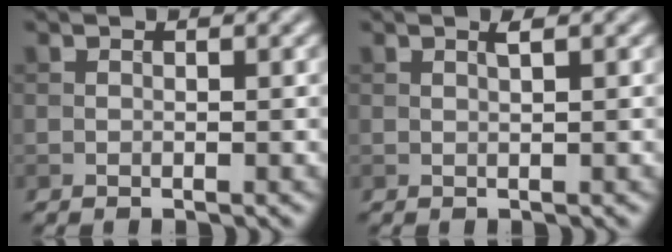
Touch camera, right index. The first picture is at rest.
{"total": 0.7, "force": [0.4, 0.0, 0.6], "torque": [-0.011, 0.001, 0.006]}